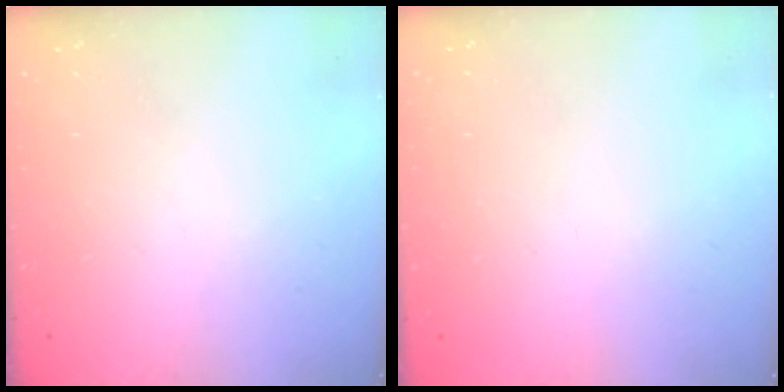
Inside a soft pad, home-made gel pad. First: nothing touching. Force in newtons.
{"total": 2.2, "press": 2.2, "slide": 0.1}